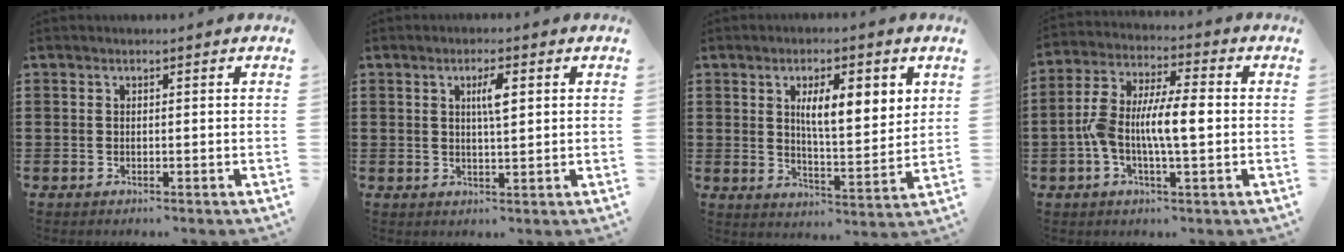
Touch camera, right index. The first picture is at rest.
{"total": 3.3, "force": [1.0, 0.8, 3.1], "torque": [-0.055, 0.005, 0.010]}
{"total": 7.5, "force": [2.8, 2.6, 6.5], "torque": [-0.108, -0.001, 0.041]}
{"total": 8.7, "force": [-1.2, 2.8, 8.2], "torque": [-0.170, -0.001, -0.027]}